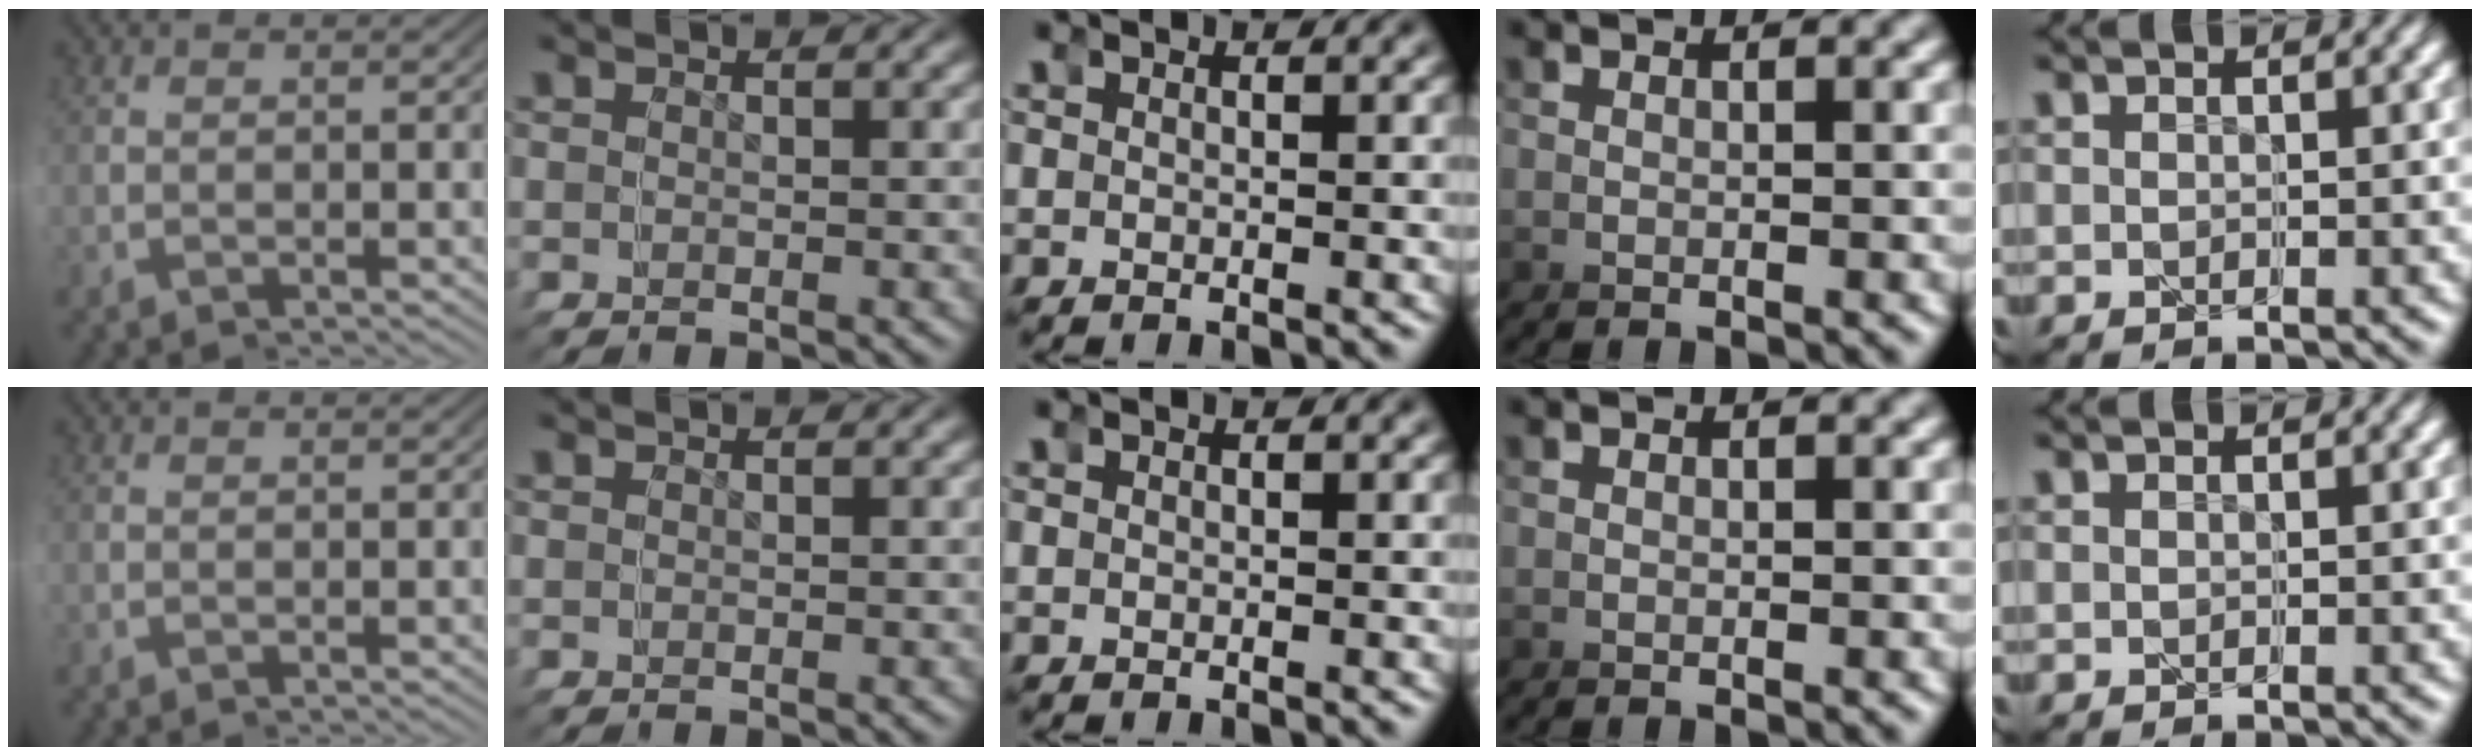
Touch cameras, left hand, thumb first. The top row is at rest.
{}